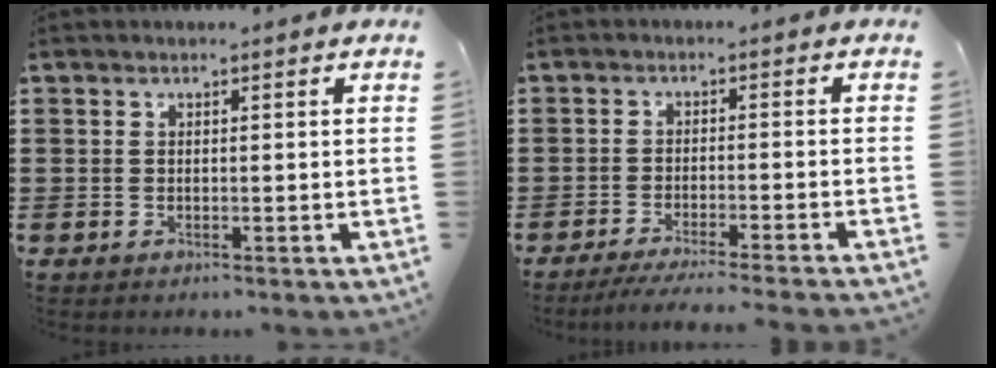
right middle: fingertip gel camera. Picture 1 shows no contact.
{"total": 3.3, "force": [-2.9, -0.5, 1.4], "torque": [-0.023, -0.005, -0.057]}